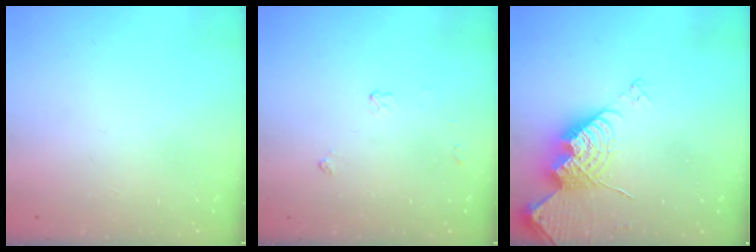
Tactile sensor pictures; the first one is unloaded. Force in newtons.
{"total": 3.9, "press": 3.9, "slide": 0.6}
{"total": 14.1, "press": 14.0, "slide": 1.0}